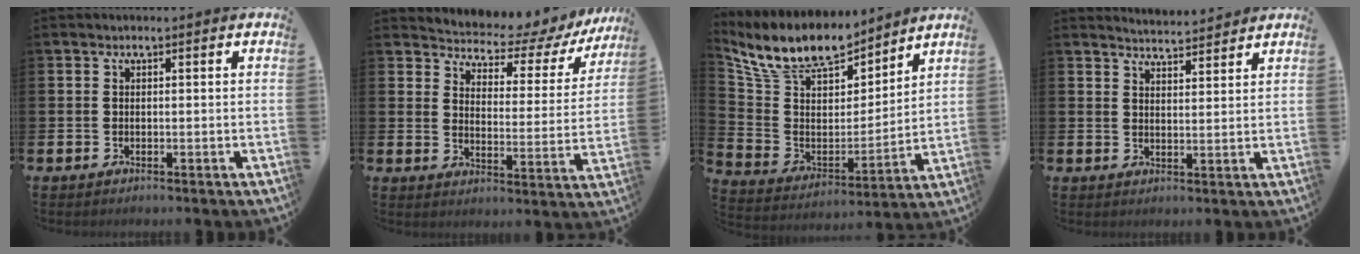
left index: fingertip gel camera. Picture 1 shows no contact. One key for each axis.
{"total": 4.8, "fx": 4.4, "fy": 1.5, "fz": 1.1, "tx": -0.045, "ty": -0.038, "tz": 0.068}
{"total": 11.8, "fx": 10.7, "fy": 3.6, "fz": 3.4, "tx": -0.115, "ty": -0.066, "tz": 0.189}
{"total": 4.1, "fx": 4.1, "fy": 0.1, "fz": -0.2, "tx": -0.002, "ty": -0.027, "tz": 0.074}